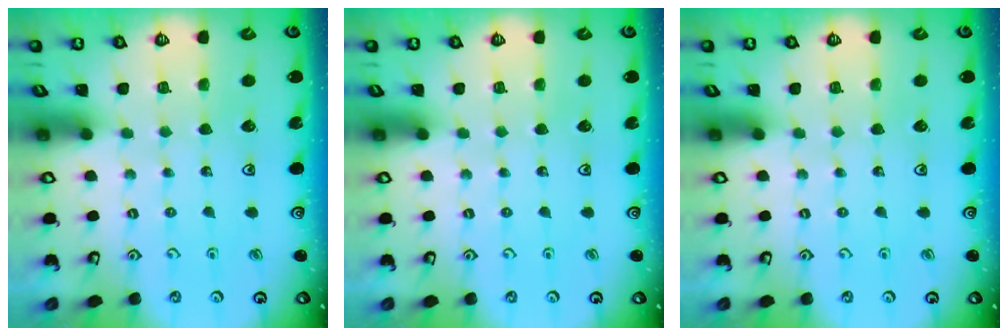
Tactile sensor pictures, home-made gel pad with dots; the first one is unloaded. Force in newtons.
{"total": 0.0}
{"total": 0.0}